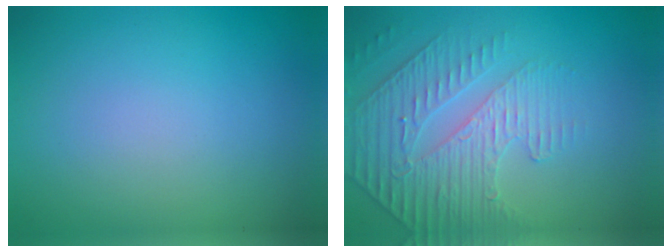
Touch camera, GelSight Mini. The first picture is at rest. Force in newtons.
{"total": 4.2, "press": 3.5, "slide": 2.4}